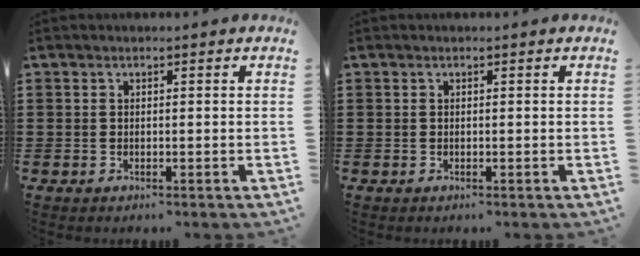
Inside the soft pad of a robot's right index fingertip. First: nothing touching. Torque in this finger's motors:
{"motor_torque": [-0.04, 0.06, 0.00, 0.00]}